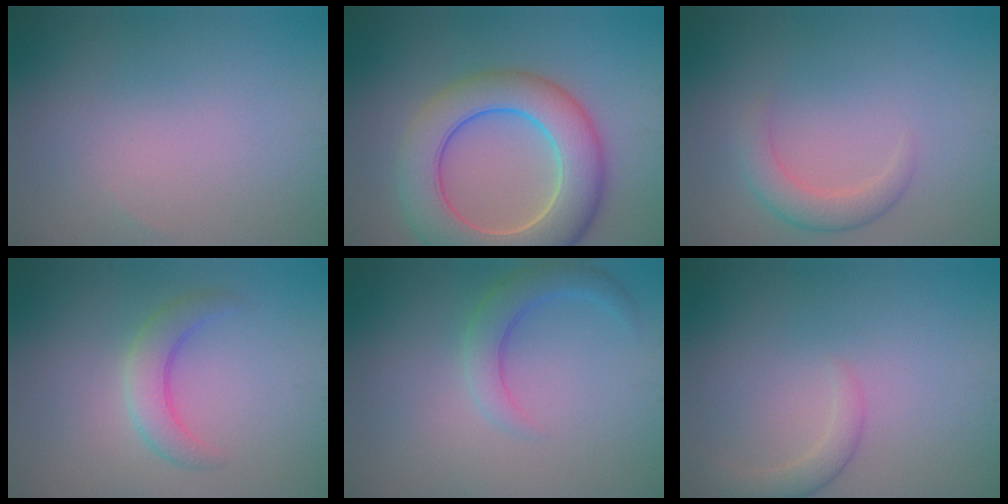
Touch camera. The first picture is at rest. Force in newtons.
{"total": 10.1, "press": 10.1, "slide": 0.8}
{"total": 2.6, "press": 2.6, "slide": 0.1}
{"total": 3.0, "press": 3.0, "slide": 0.2}
{"total": 2.8, "press": 2.8, "slide": 0.4}
{"total": 1.8, "press": 1.8, "slide": 0.1}